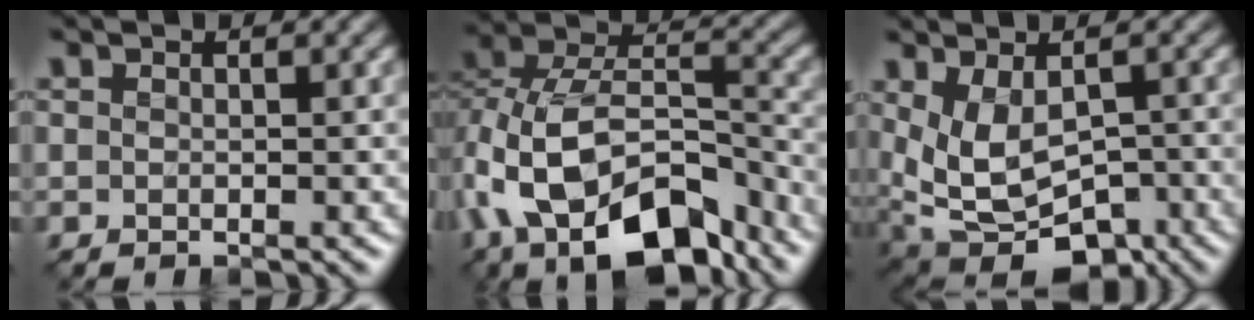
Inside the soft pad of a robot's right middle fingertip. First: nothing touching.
{"total": 13.5, "force": [-6.5, 7.7, 8.9], "torque": [-0.185, -0.014, -0.106]}
{"total": 7.6, "force": [-1.7, 4.6, 5.8], "torque": [-0.113, -0.025, -0.014]}